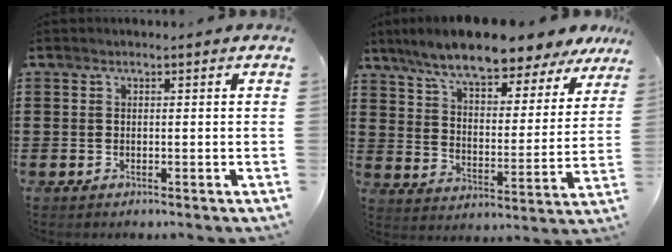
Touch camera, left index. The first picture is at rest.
{"total": 9.5, "force": [8.3, 1.0, 4.4], "torque": [-0.112, -0.038, 0.141]}